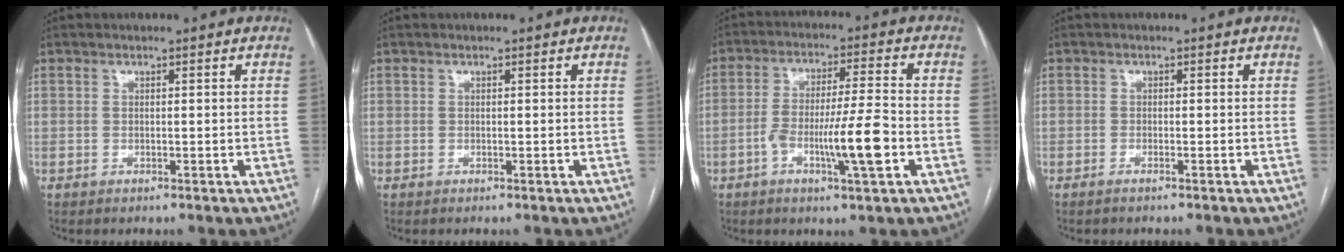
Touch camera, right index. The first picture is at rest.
{"total": 0.0}
{"total": 10.1, "force": [-3.4, 0.4, 9.5], "torque": [-0.171, 0.002, -0.060]}
{"total": 0.7, "force": [-0.6, -0.1, 0.5], "torque": [-0.010, 0.000, -0.012]}